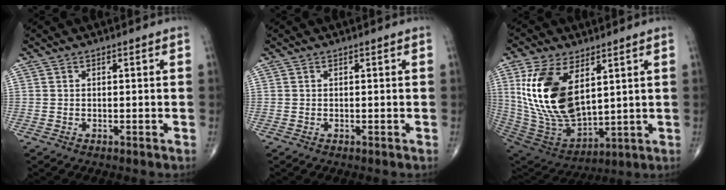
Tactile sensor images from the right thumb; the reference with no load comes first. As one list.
[{"total": 0.0}, {"total": 19.3, "force": [5.5, 10.4, 15.3], "torque": [-0.288, -0.027, 0.121]}]